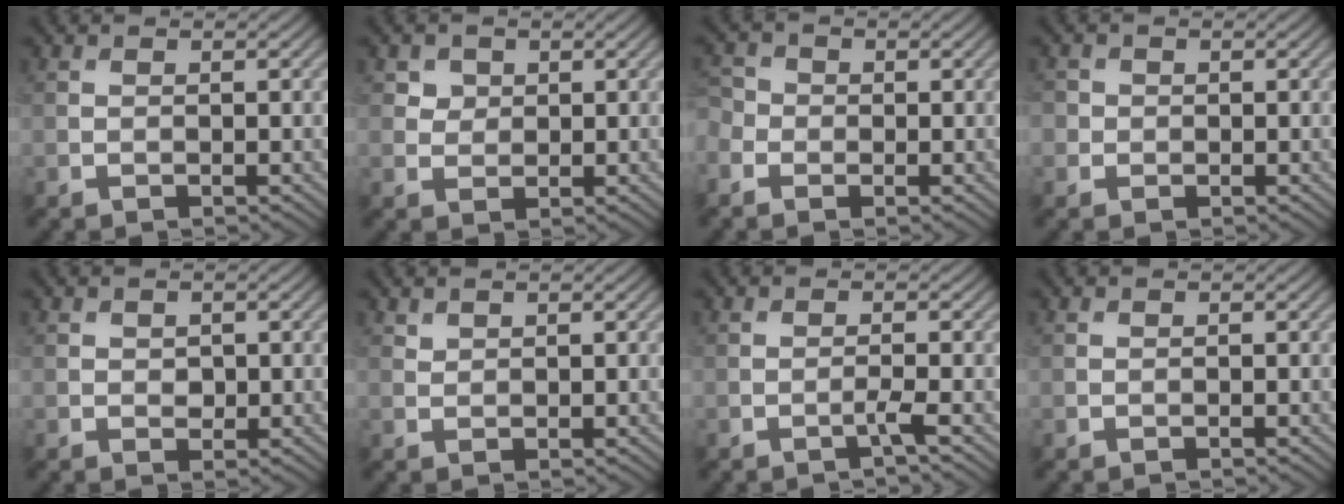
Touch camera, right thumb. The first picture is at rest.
{"total": 2.6, "force": [1.3, 2.1, 0.7], "torque": [-0.020, -0.013, 0.031]}
{"total": 2.8, "force": [-1.3, 2.2, 1.1], "torque": [-0.037, -0.002, -0.038]}
{"total": 1.6, "force": [-0.1, 1.6, 0.3], "torque": [-0.007, 0.002, -0.006]}
{"total": 1.0, "force": [0.1, 0.9, 0.5], "torque": [-0.012, -0.005, 0.003]}
{"total": 1.0, "force": [0.9, 0.4, 0.2], "torque": [-0.008, -0.001, 0.021]}
{"total": 1.3, "force": [-0.7, -0.1, 1.1], "torque": [-0.021, 0.006, -0.018]}
{"total": 0.0}